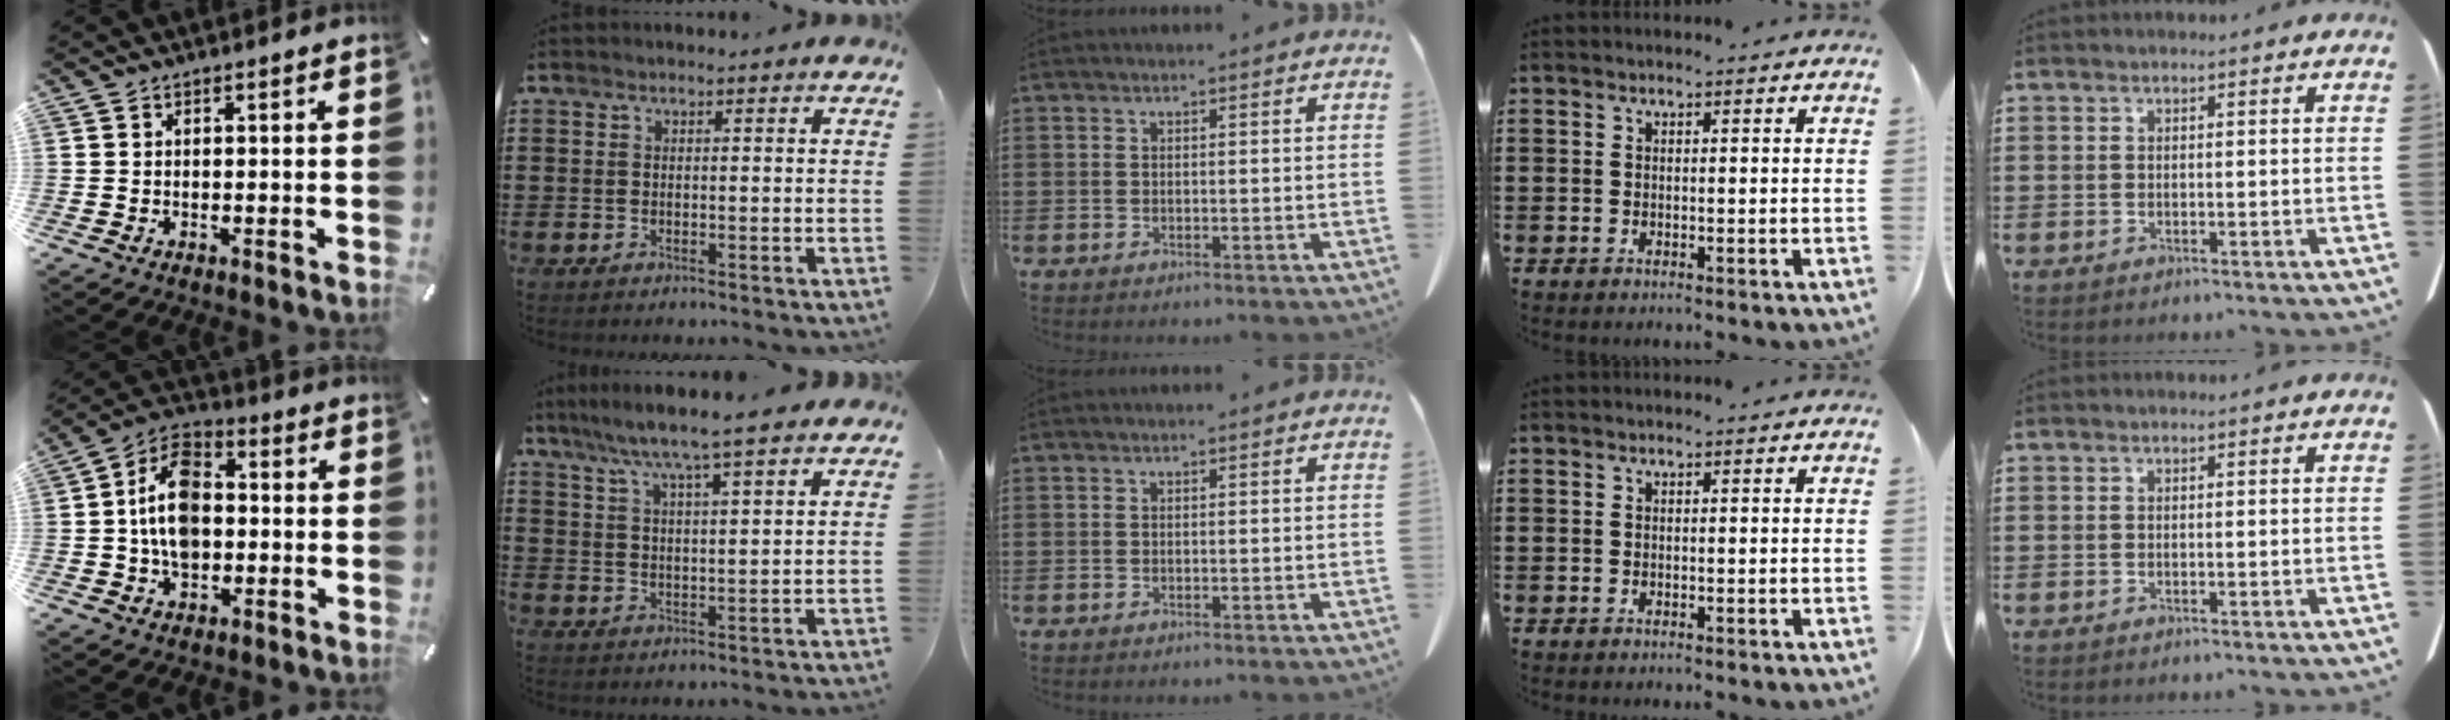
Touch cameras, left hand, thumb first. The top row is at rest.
{"thumb": {"total": 12.2, "force": [-1.0, 8.8, 8.4], "torque": [-0.177, 0.019, -0.017]}, "index": {"total": 6.0, "force": [5.1, -0.6, 3.2], "torque": [-0.081, -0.025, 0.085]}}